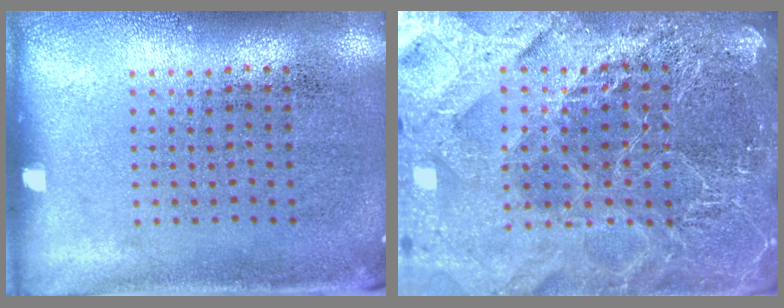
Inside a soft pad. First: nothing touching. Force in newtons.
{"total": 5.8, "press": 5.0, "slide": 2.9}